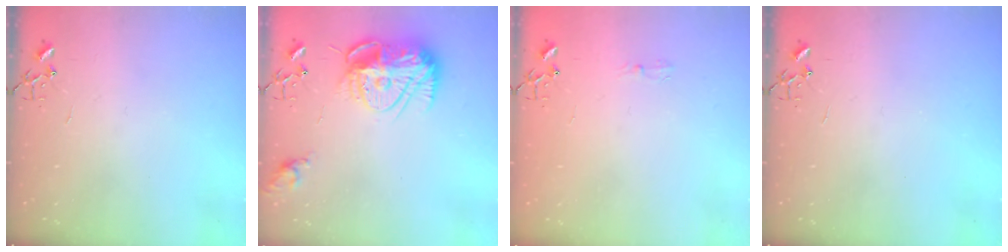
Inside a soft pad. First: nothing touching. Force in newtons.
{"total": 15.7, "press": 15.7, "slide": 1.0}
{"total": 5.5, "press": 5.4, "slide": 0.6}
{"total": 0.0}